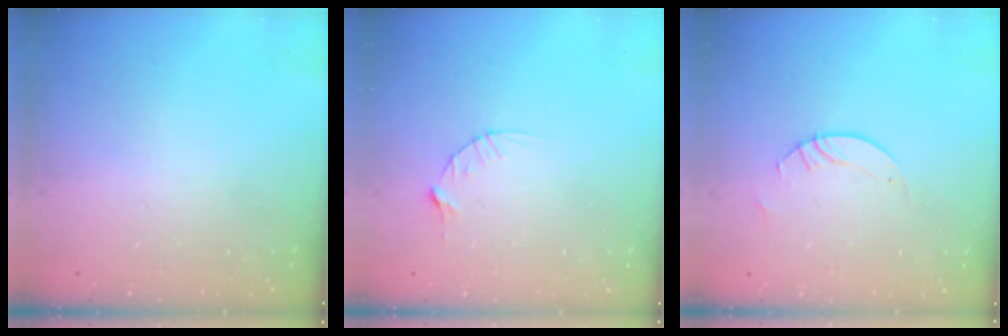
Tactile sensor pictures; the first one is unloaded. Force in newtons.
{"total": 4.4, "press": 4.4, "slide": 0.6}
{"total": 3.0, "press": 3.0, "slide": 0.3}